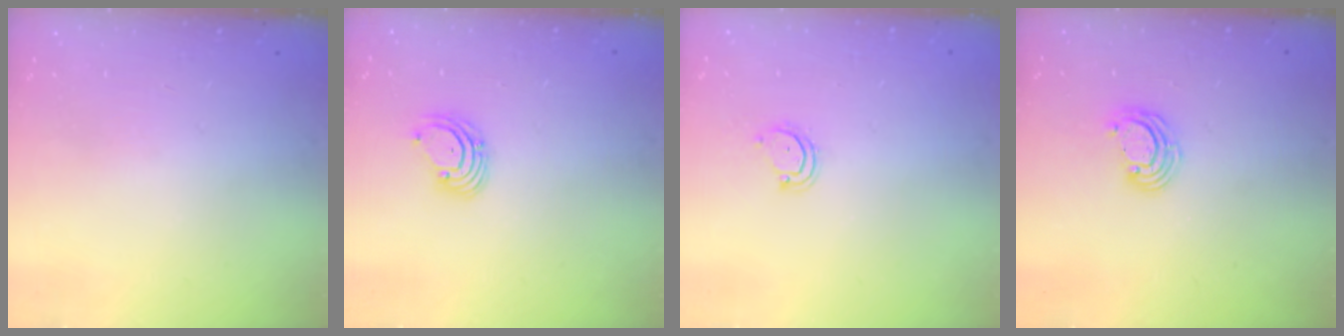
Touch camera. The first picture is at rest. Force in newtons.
{"total": 2.7, "press": 2.7, "slide": 0.3}
{"total": 3.8, "press": 3.8, "slide": 0.4}
{"total": 5.5, "press": 5.5, "slide": 0.2}